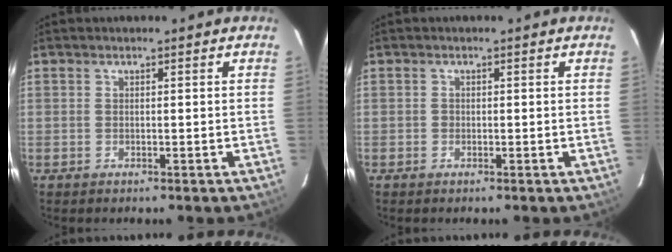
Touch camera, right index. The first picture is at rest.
{"total": 0.5, "force": [-0.3, 0.5, 0.0], "torque": [0.003, 0.000, -0.004]}